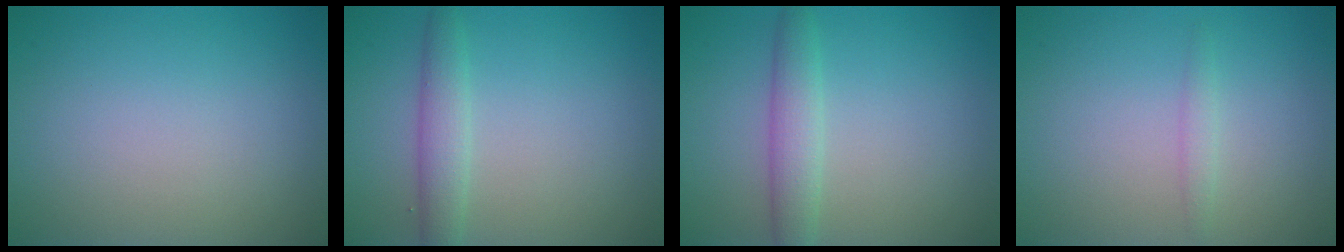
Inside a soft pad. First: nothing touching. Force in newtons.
{"total": 2.4, "press": 2.4, "slide": 0.1}
{"total": 2.7, "press": 2.7, "slide": 0.1}
{"total": 0.9, "press": 0.9, "slide": 0.1}